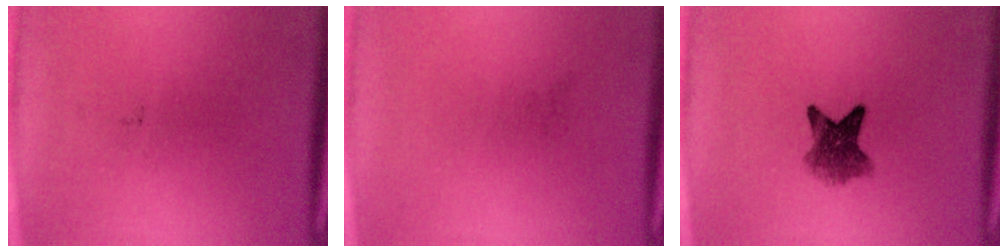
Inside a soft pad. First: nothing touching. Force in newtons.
{"total": 0.0}
{"total": 6.0}